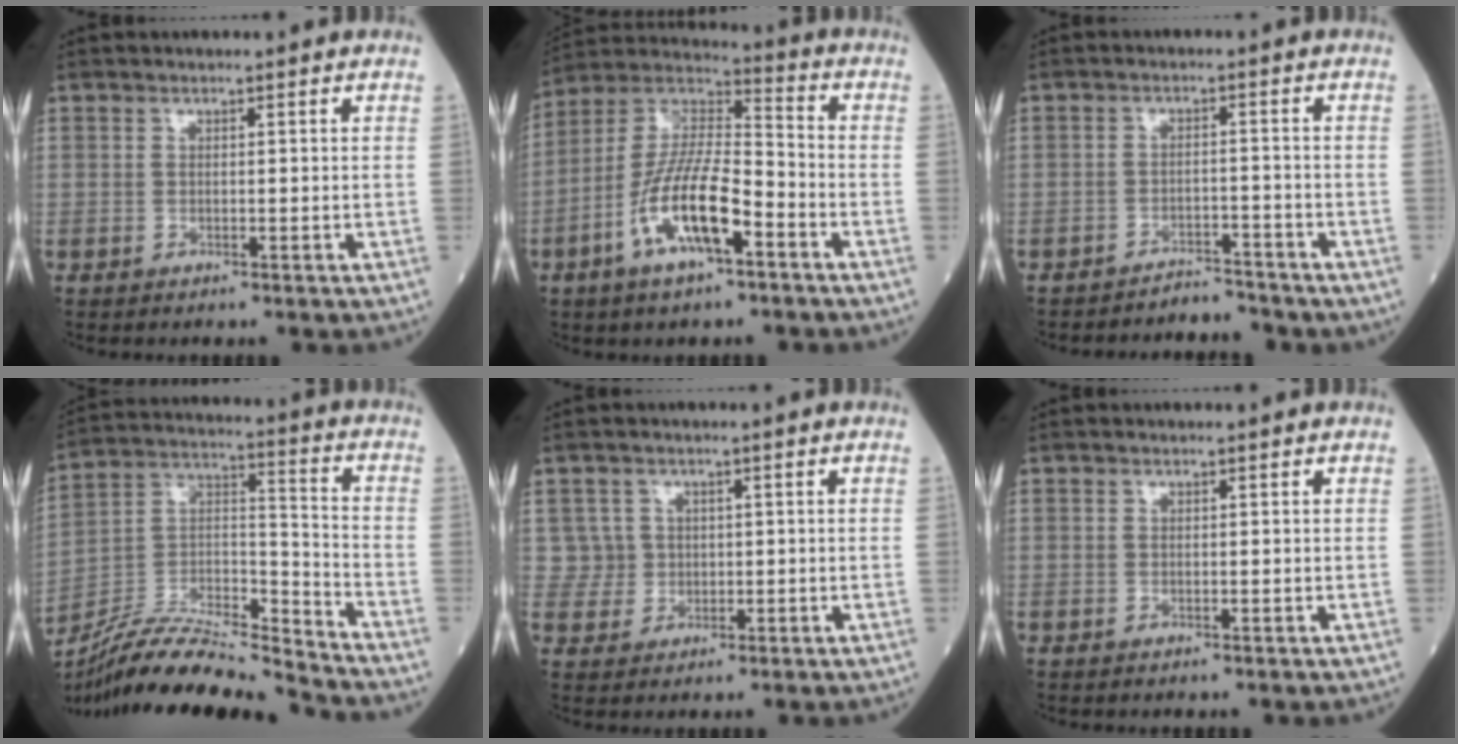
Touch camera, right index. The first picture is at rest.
{"total": 13.9, "force": [-5.8, 3.7, 12.1], "torque": [-0.241, 0.005, -0.110]}
{"total": 4.0, "force": [-3.9, 1.1, -0.6], "torque": [0.013, 0.003, -0.058]}
{"total": 19.2, "force": [-18.0, 0.2, 6.6], "torque": [-0.128, 0.018, -0.322]}
{"total": 3.0, "force": [0.6, 3.0, -0.3], "torque": [0.018, 0.007, 0.009]}
{"total": 0.0}